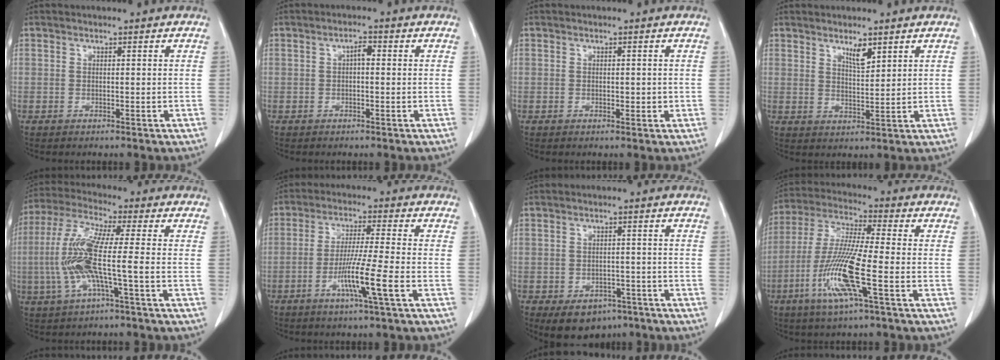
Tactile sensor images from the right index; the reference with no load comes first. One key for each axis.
{"total": 1.7, "fx": 0.1, "fy": 0.6, "fz": 1.5, "tx": -0.026, "ty": 0.006, "tz": 0.002}
{"total": 1.1, "fx": 0.0, "fy": 0.8, "fz": 0.8, "tx": -0.006, "ty": 0.001, "tz": 0.001}
{"total": 3.4, "fx": 2.4, "fy": 0.7, "fz": 2.3, "tx": -0.043, "ty": -0.005, "tz": 0.046}
{"total": 11.1, "fx": -1.9, "fy": 0.6, "fz": 10.9, "tx": -0.241, "ty": 0.007, "tz": -0.044}
{"total": 8.2, "fx": -3.2, "fy": -1.1, "fz": 7.5, "tx": -0.140, "ty": -0.015, "tz": -0.064}
{"total": 7.0, "fx": -4.4, "fy": 4.7, "fz": 2.8, "tx": -0.036, "ty": 0.008, "tz": -0.052}
{"total": 12.9, "fx": -4.5, "fy": 0.3, "fz": 12.1, "tx": -0.253, "ty": -0.014, "tz": -0.093}